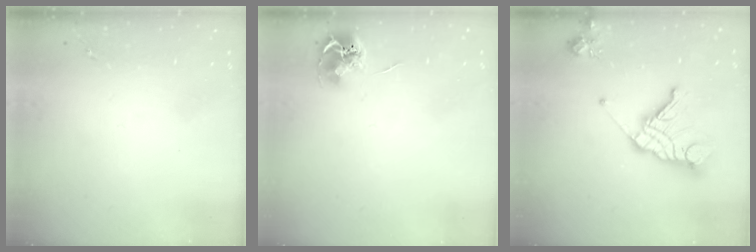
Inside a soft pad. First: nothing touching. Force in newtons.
{"total": 7.6, "press": 7.5, "slide": 0.6}
{"total": 17.5, "press": 17.4, "slide": 2.0}